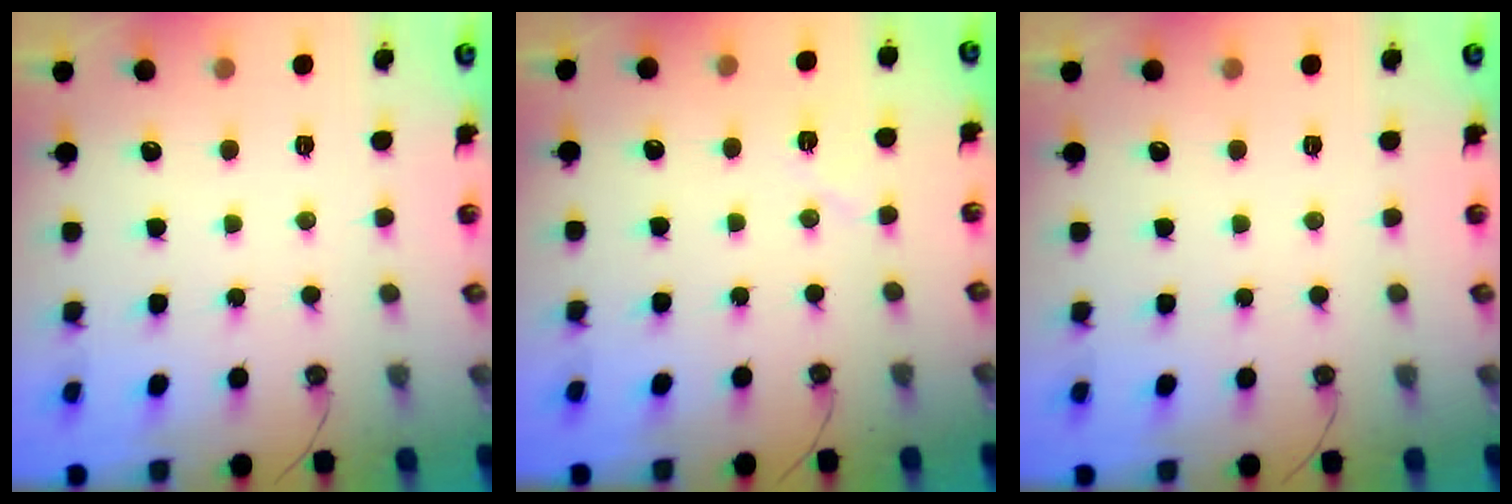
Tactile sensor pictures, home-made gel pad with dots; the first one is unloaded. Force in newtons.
{"total": 5.9, "press": 5.6, "slide": 2.0}
{"total": 0.0}